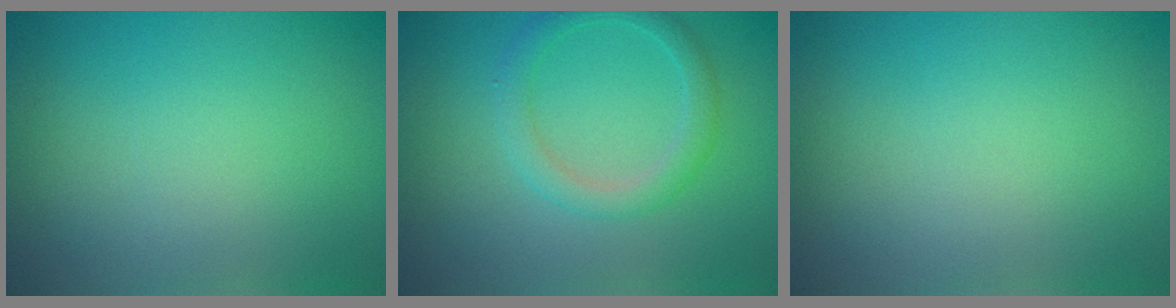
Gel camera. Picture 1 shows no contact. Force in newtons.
{"total": 2.4, "press": 2.4, "slide": 0.1}
{"total": 0.0}